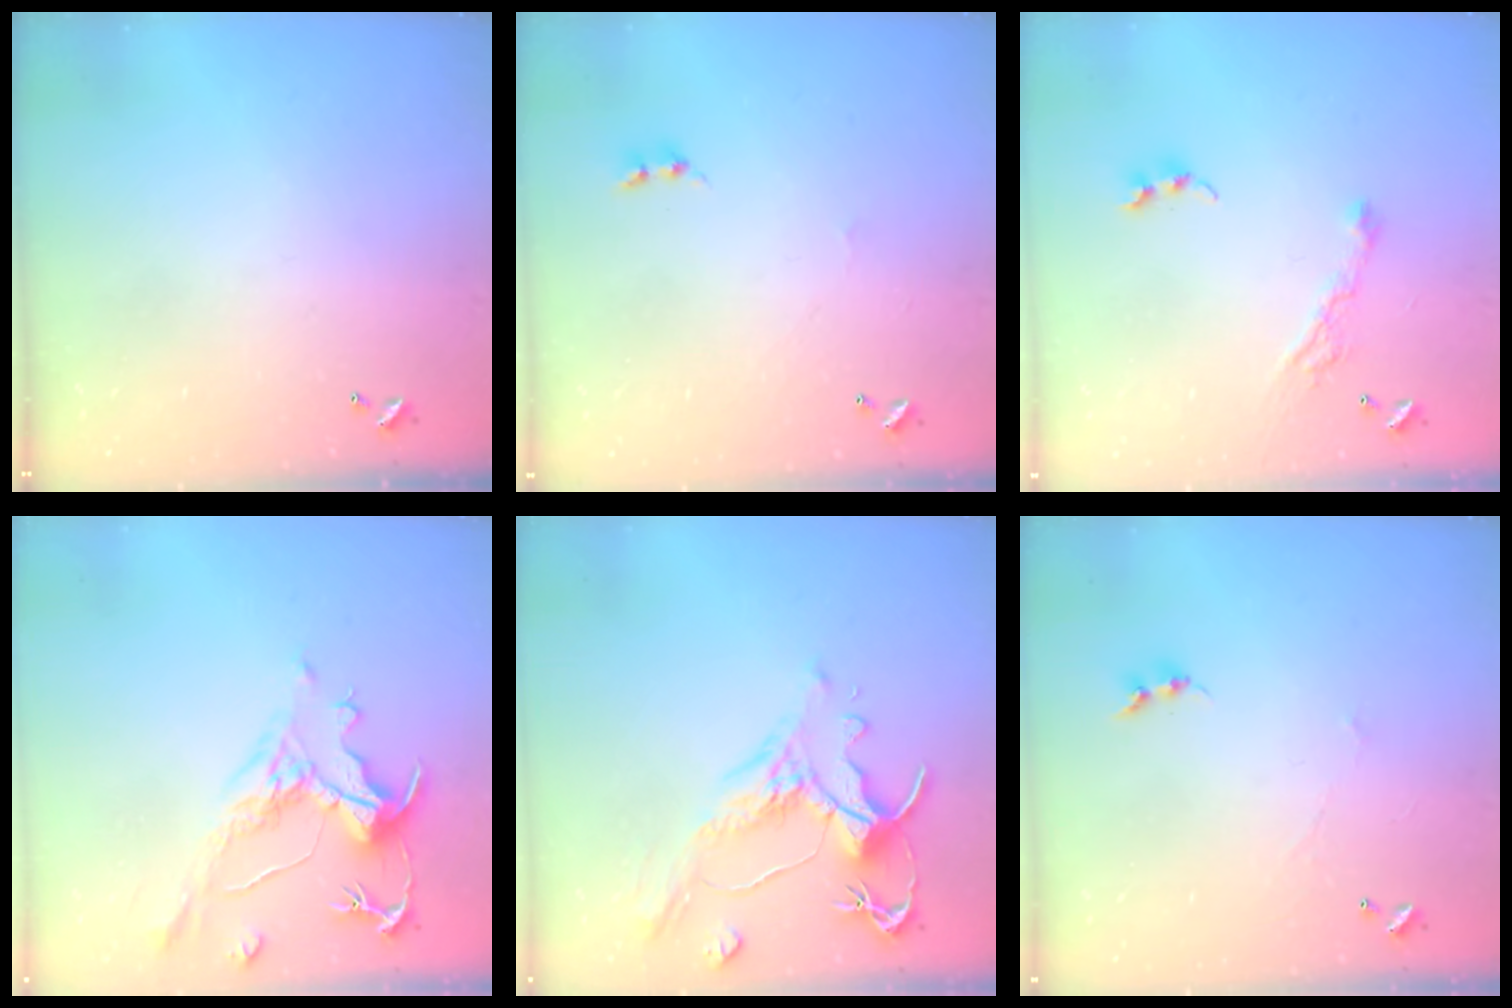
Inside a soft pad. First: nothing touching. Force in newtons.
{"total": 1.7, "press": 1.6, "slide": 0.5}
{"total": 5.7, "press": 5.6, "slide": 0.9}
{"total": 1.4, "press": 0.2, "slide": 1.4}
{"total": 1.6, "press": 0.4, "slide": 1.5}
{"total": 0.6, "press": 0.3, "slide": 0.5}